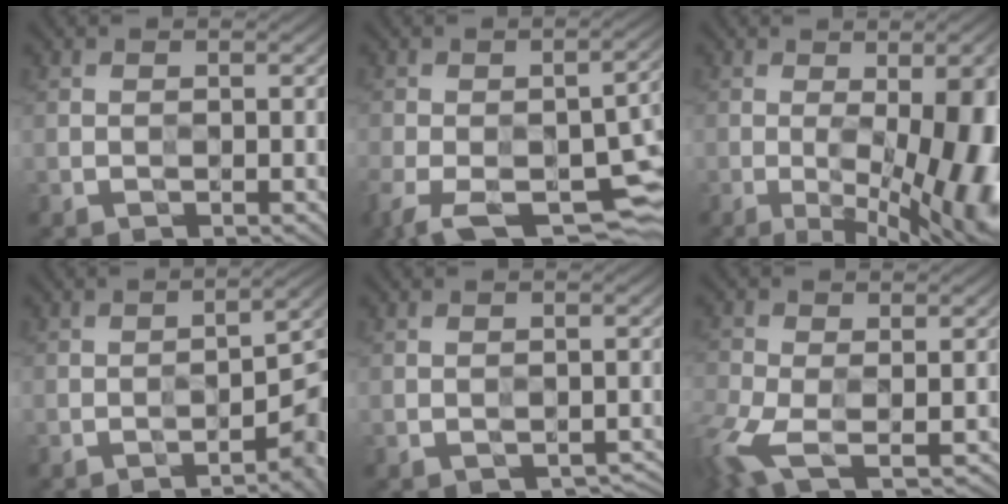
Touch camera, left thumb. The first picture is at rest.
{"total": 13.2, "force": [-6.1, 5.7, 10.2], "torque": [-0.166, -0.039, -0.092]}
{"total": 17.5, "force": [-2.5, 5.8, 16.4], "torque": [-0.190, -0.011, -0.029]}
{"total": 6.2, "force": [-2.6, 1.5, 5.4], "torque": [-0.074, 0.004, -0.033]}
{"total": 2.1, "force": [-1.4, 1.2, 1.1], "torque": [-0.016, -0.008, -0.011]}
{"total": 7.3, "force": [-3.8, 2.8, 5.6], "torque": [-0.131, -0.023, -0.072]}